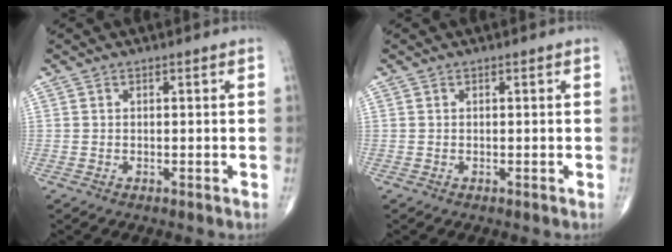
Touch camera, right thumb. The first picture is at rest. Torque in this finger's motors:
{"motor_torque": [0.02, 0.02, -0.03, 0.03, 0.00]}